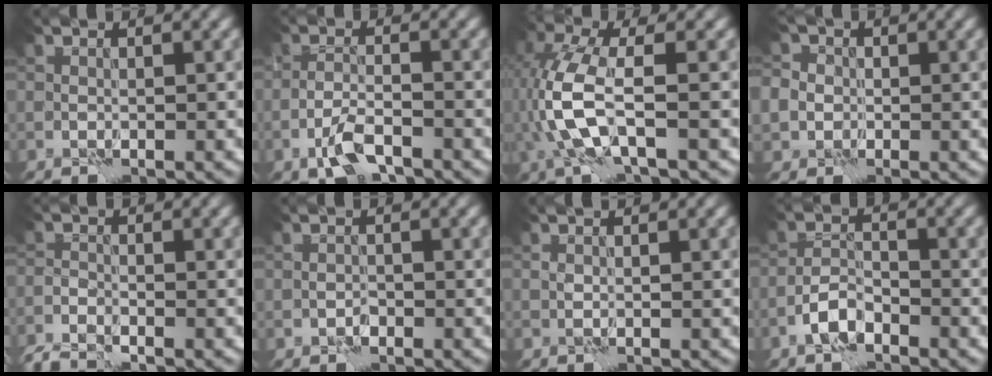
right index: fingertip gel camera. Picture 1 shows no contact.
{"total": 3.5, "force": [-2.3, 1.2, 2.3], "torque": [-0.051, 0.003, -0.050]}
{"total": 6.1, "force": [-1.0, 2.3, 5.6], "torque": [-0.147, 0.007, -0.023]}
{"total": 4.8, "force": [-0.3, 4.5, 1.6], "torque": [-0.038, 0.023, -0.039]}
{"total": 3.1, "force": [-2.7, 0.7, 1.3], "torque": [-0.032, -0.010, -0.063]}
{"total": 0.9, "force": [-0.5, 0.6, 0.4], "torque": [-0.005, 0.000, -0.011]}
{"total": 0.6, "force": [0.4, 0.1, 0.4], "torque": [-0.011, 0.001, 0.004]}
{"total": 2.5, "force": [-1.7, 1.1, 1.5], "torque": [-0.031, 0.008, -0.040]}